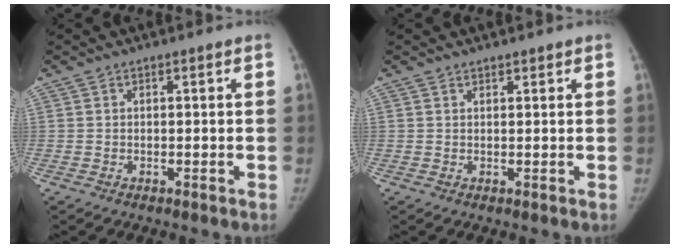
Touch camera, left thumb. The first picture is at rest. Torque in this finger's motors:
{"motor_torque": [-0.20, -0.06, -0.42, 0.26, -0.01]}